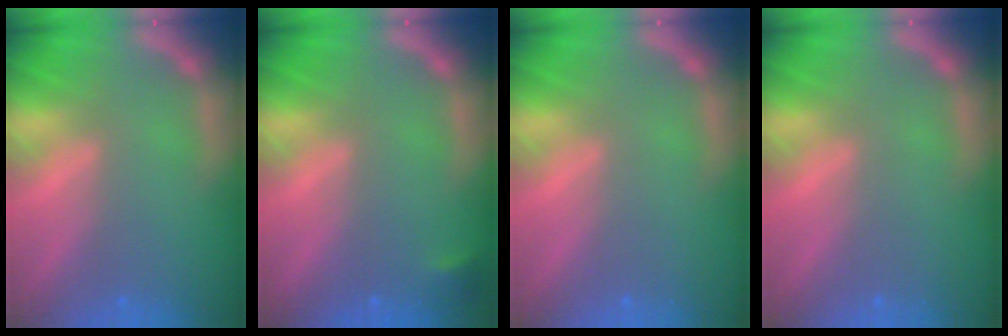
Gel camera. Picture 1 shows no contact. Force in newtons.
{"total": 0.9}
{"total": 0.0}
{"total": 0.0}